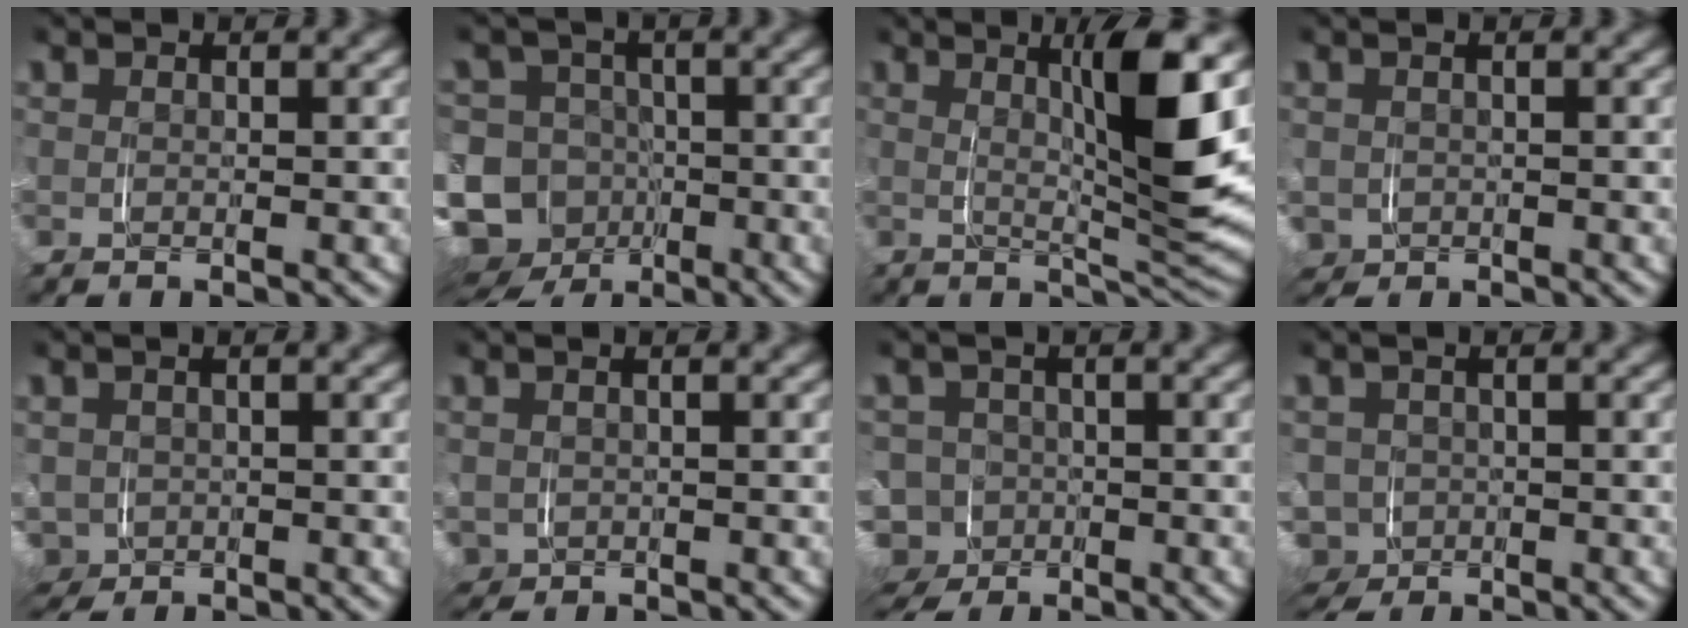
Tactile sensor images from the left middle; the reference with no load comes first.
{"total": 15.9, "force": [-6.0, 14.0, 4.4], "torque": [-0.125, -0.080, -0.102]}
{"total": 8.0, "force": [1.9, 1.1, 7.7], "torque": [-0.105, 0.005, 0.026]}
{"total": 3.1, "force": [-1.2, 2.8, 0.8], "torque": [-0.038, -0.023, -0.015]}
{"total": 5.5, "force": [-1.7, 5.0, 1.7], "torque": [-0.070, -0.036, -0.021]}
{"total": 2.9, "force": [-1.0, 2.6, 0.9], "torque": [-0.040, -0.023, -0.010]}
{"total": 10.0, "force": [-4.1, 8.7, 2.7], "torque": [-0.086, -0.050, -0.068]}
{"total": 7.8, "force": [-2.6, 7.0, 2.5], "torque": [-0.084, -0.040, -0.038]}